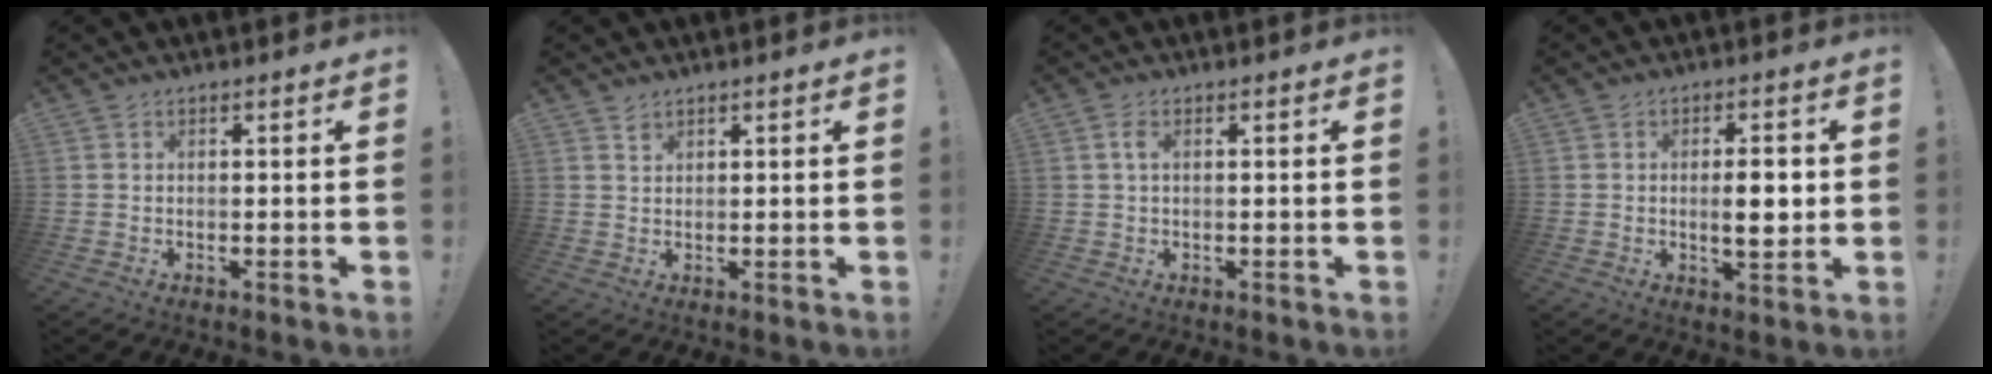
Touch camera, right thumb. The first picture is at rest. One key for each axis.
{"total": 1.6, "fx": 1.3, "fy": 0.9, "fz": 0.1, "tx": 0.012, "ty": -0.009, "tz": 0.022}
{"total": 2.1, "fx": 0.5, "fy": 0.9, "fz": 1.8, "tx": -0.038, "ty": 0.005, "tz": 0.010}
{"total": 6.4, "fx": -0.2, "fy": 2.1, "fz": 6.0, "tx": -0.074, "ty": -0.005, "tz": -0.009}